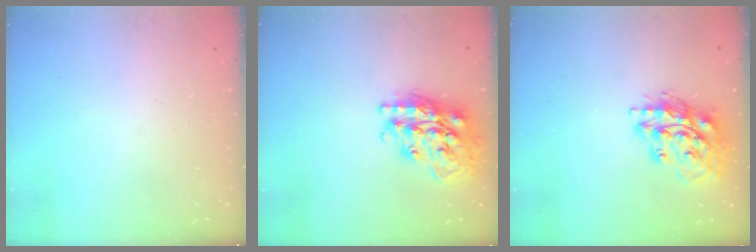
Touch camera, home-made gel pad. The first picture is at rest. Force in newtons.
{"total": 20.5, "press": 20.5, "slide": 1.6}
{"total": 16.9, "press": 16.7, "slide": 2.3}